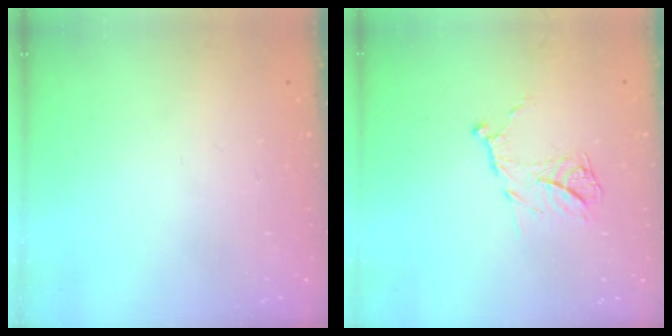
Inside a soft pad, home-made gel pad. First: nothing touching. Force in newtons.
{"total": 11.8, "press": 11.8, "slide": 0.8}